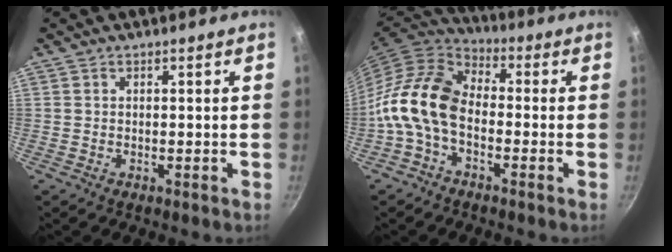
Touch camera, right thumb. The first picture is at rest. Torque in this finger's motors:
{"motor_torque": [2.02, 2.99, 1.36, -1.41, 0.67]}